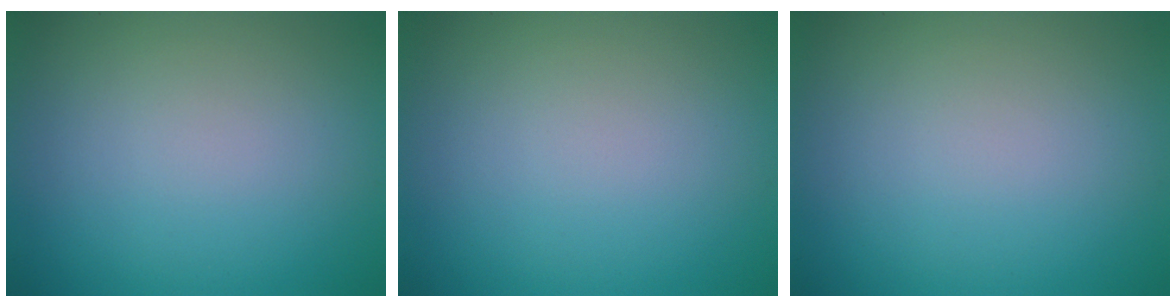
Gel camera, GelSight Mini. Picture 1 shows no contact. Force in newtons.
{"total": 0.0}
{"total": 0.0}